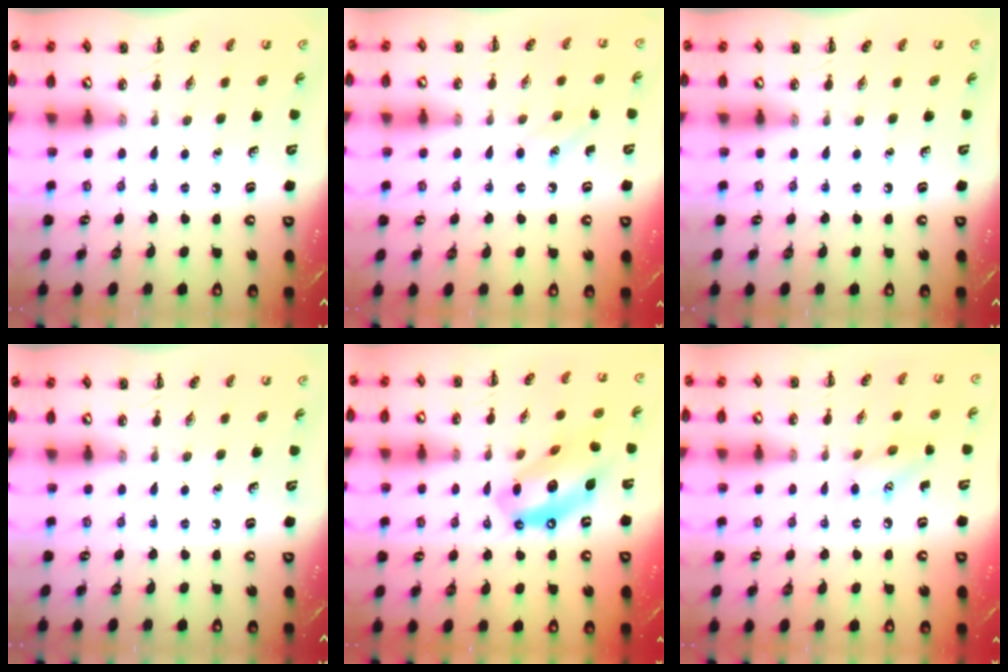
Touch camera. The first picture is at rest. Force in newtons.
{"total": 6.7, "press": 6.5, "slide": 1.7}
{"total": 0.0}
{"total": 0.0}
{"total": 13.7, "press": 13.3, "slide": 3.5}
{"total": 8.7, "press": 8.7, "slide": 1.0}